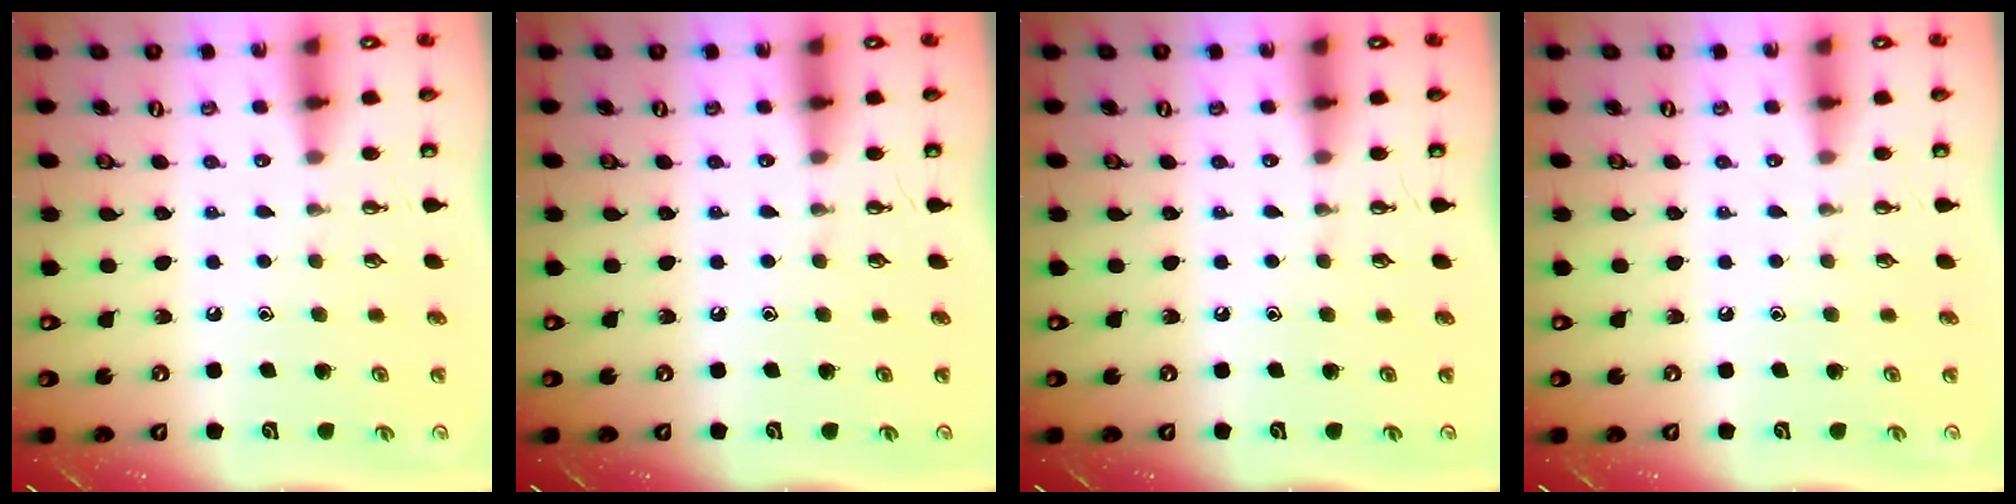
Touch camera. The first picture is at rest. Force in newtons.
{"total": 0.0}
{"total": 0.0}
{"total": 0.0}